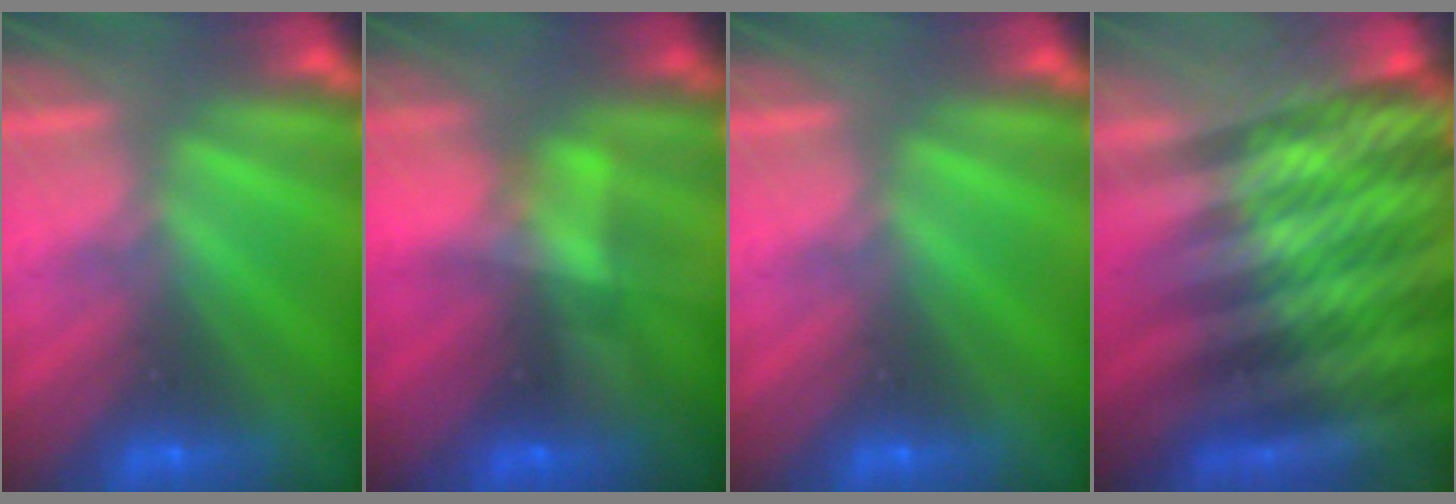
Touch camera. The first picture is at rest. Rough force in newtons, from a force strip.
{"total": 4.7}
{"total": 0.0}
{"total": 6.6}